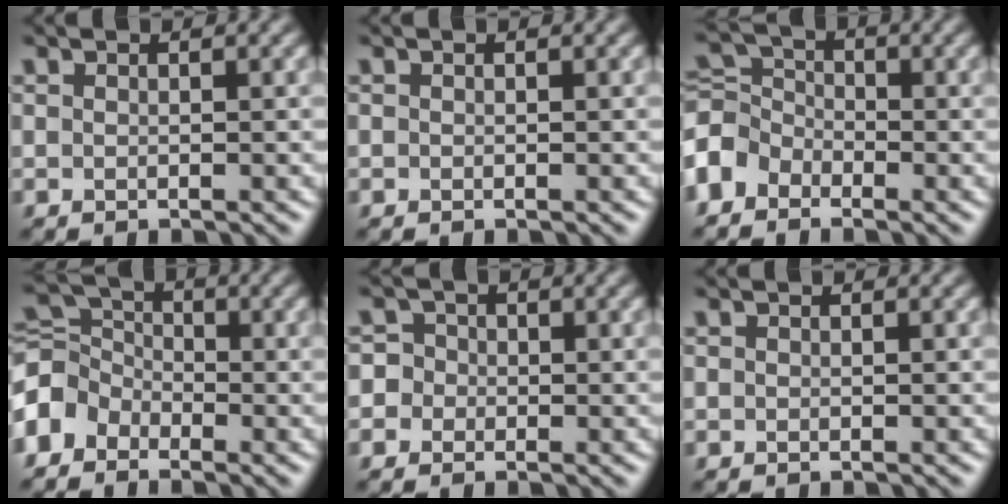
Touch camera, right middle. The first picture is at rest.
{"total": 0.0}
{"total": 3.9, "force": [-2.3, 2.9, 1.4], "torque": [-0.033, 0.009, -0.064]}
{"total": 4.4, "force": [-2.4, 3.2, 1.7], "torque": [-0.039, 0.009, -0.067]}
{"total": 3.6, "force": [-0.7, 3.4, 0.9], "torque": [0.016, 0.019, -0.043]}
{"total": 0.0}